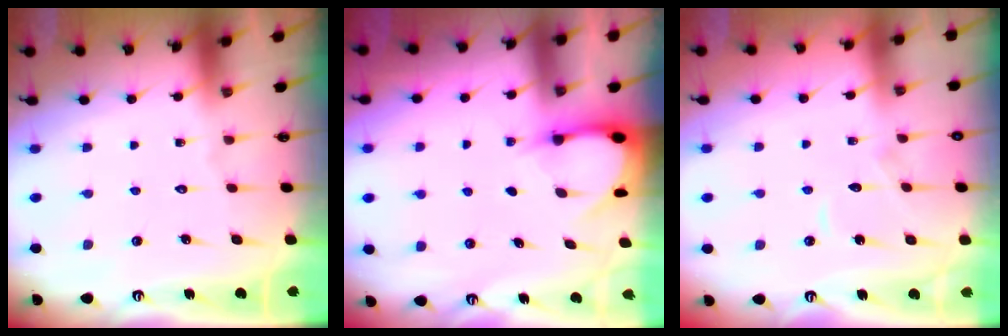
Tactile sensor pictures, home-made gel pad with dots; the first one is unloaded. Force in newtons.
{"total": 3.2, "press": 3.2, "slide": 0.4}
{"total": 6.1, "press": 6.0, "slide": 0.7}